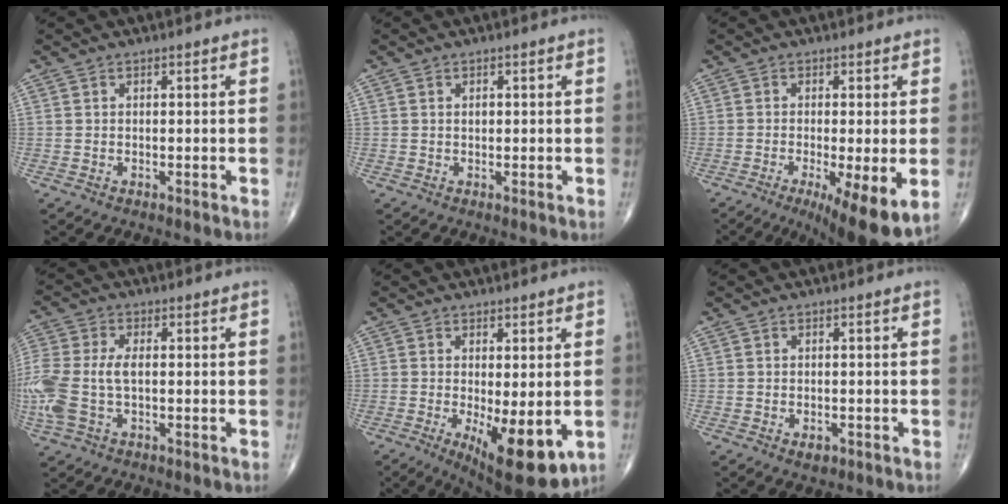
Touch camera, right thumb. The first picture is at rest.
{"total": 0.7, "force": [0.1, 0.5, 0.4], "torque": [-0.005, 0.000, 0.002]}
{"total": 12.1, "force": [-4.1, 2.8, 11.0], "torque": [-0.155, -0.022, -0.058]}
{"total": 12.4, "force": [-1.1, 7.0, 10.1], "torque": [-0.276, 0.010, -0.017]}
{"total": 12.3, "force": [-3.2, 4.2, 11.1], "torque": [-0.154, -0.026, -0.034]}
{"total": 1.9, "force": [-0.8, 1.1, 1.2], "torque": [-0.013, 0.001, -0.009]}